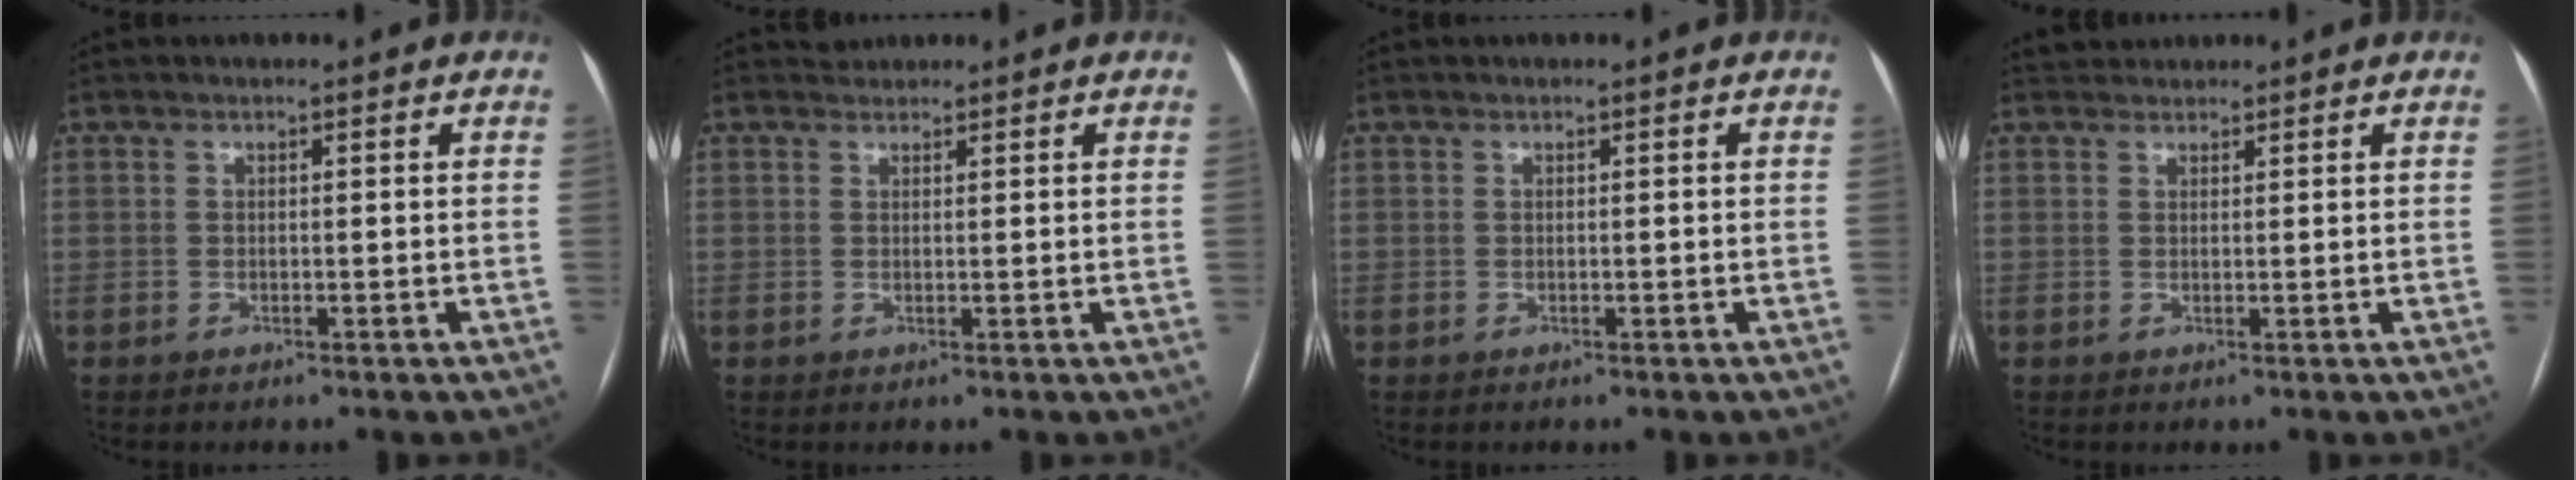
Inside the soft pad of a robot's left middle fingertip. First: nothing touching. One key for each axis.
{"total": 1.1, "fx": 1.0, "fy": 0.3, "fz": -0.4, "tx": 0.001, "ty": 0.008, "tz": 0.016}
{"total": 0.0}
{"total": 2.0, "fx": 1.8, "fy": 0.6, "fz": -0.2, "tx": 0.000, "ty": 0.019, "tz": 0.032}